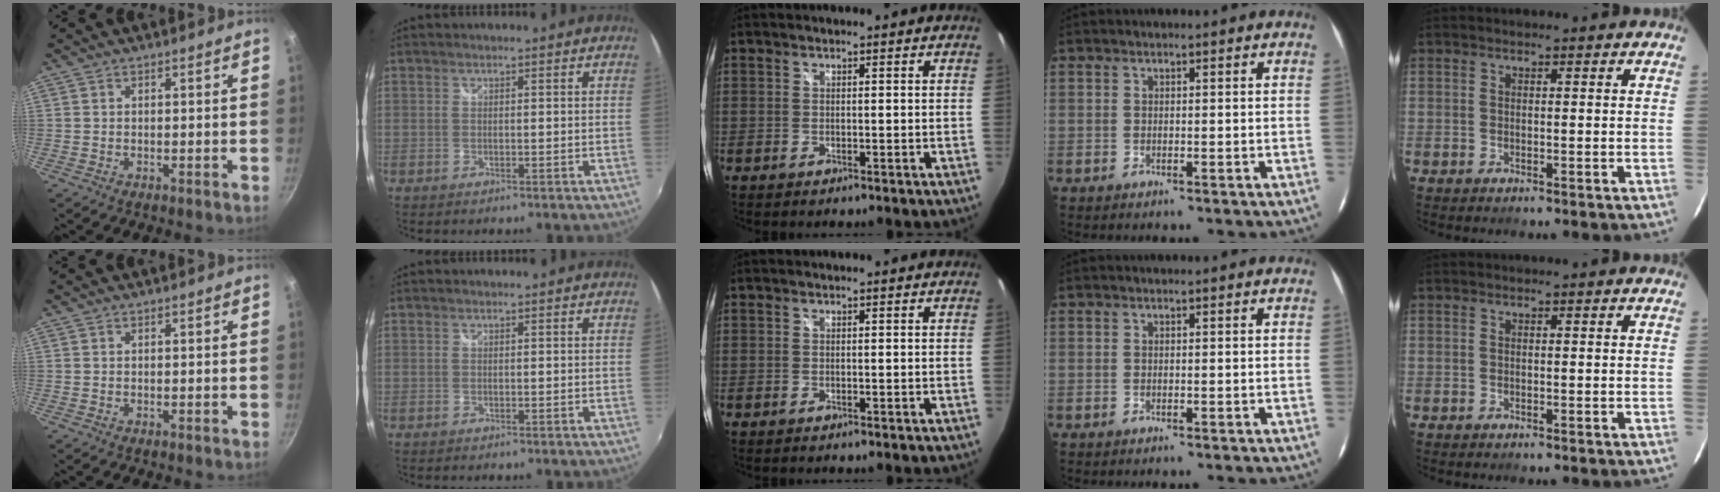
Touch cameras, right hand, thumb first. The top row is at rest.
{}